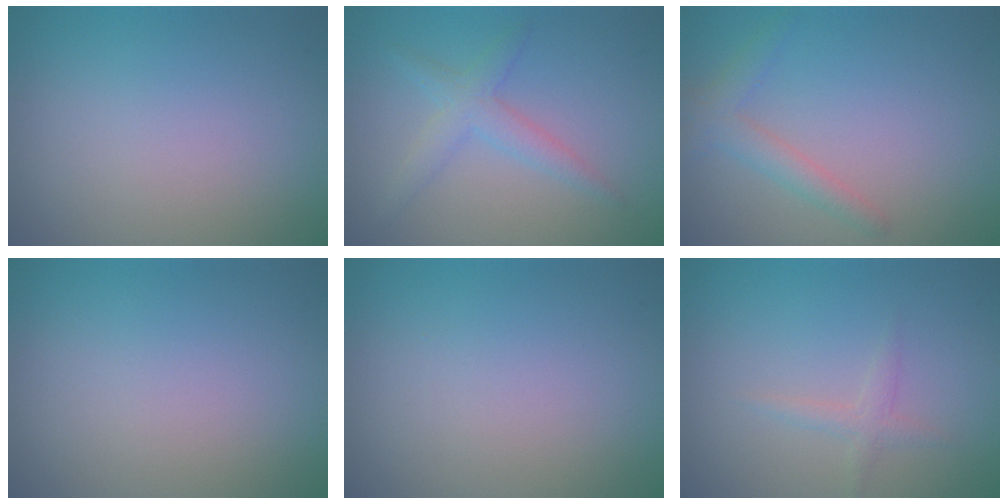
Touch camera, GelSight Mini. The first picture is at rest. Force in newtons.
{"total": 2.5, "press": 2.5, "slide": 0.1}
{"total": 2.3, "press": 2.3, "slide": 0.1}
{"total": 0.0}
{"total": 0.0}
{"total": 1.2, "press": 1.2, "slide": 0.0}